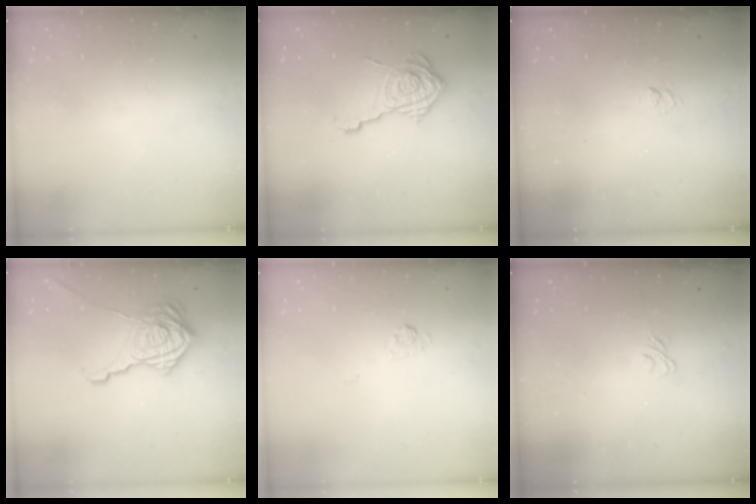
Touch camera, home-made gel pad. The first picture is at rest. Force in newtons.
{"total": 14.4, "press": 14.4, "slide": 0.9}
{"total": 2.7, "press": 2.2, "slide": 1.5}
{"total": 22.9, "press": 22.9, "slide": 1.3}
{"total": 3.4, "press": 3.1, "slide": 1.5}
{"total": 1.9, "press": 1.5, "slide": 1.1}